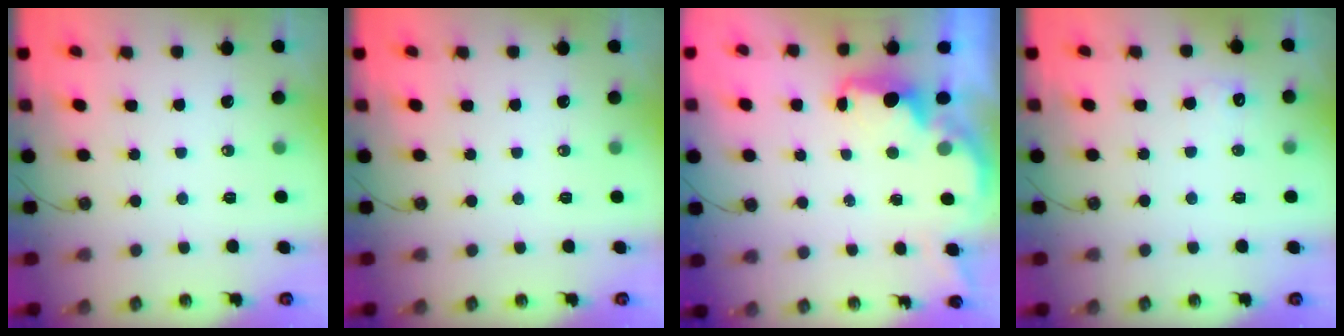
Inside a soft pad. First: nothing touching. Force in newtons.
{"total": 0.0}
{"total": 2.0, "press": 1.8, "slide": 0.8}
{"total": 4.9, "press": 4.8, "slide": 1.2}